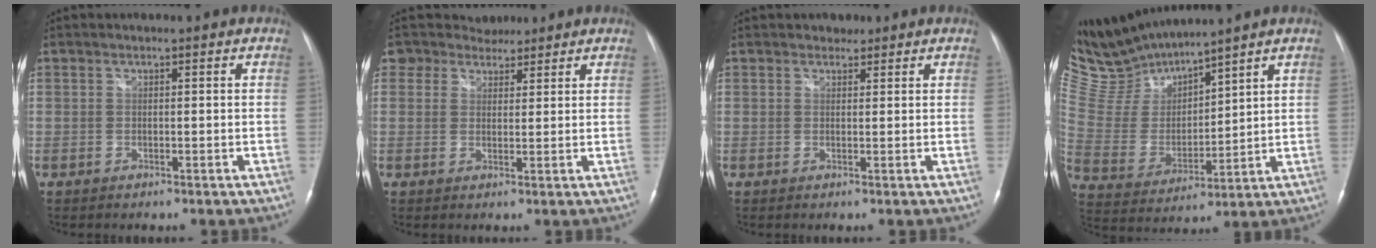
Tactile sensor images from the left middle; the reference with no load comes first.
{"total": 4.5, "force": [3.8, 2.3, 0.0], "torque": [0.000, 0.018, 0.062]}
{"total": 1.4, "force": [1.1, 0.8, 0.0], "torque": [0.001, -0.001, 0.012]}
{"total": 10.6, "force": [10.5, 0.2, 1.4], "torque": [-0.060, 0.004, 0.234]}